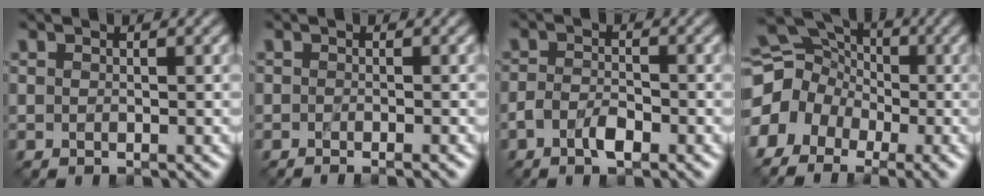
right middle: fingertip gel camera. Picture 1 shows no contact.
{"total": 1.0, "force": [-0.7, 0.1, 0.7], "torque": [-0.009, -0.010, -0.011]}
{"total": 2.5, "force": [-1.5, 1.1, 1.7], "torque": [-0.034, 0.001, -0.032]}
{"total": 11.5, "force": [-2.2, 9.7, 5.7], "torque": [-0.131, 0.022, -0.065]}